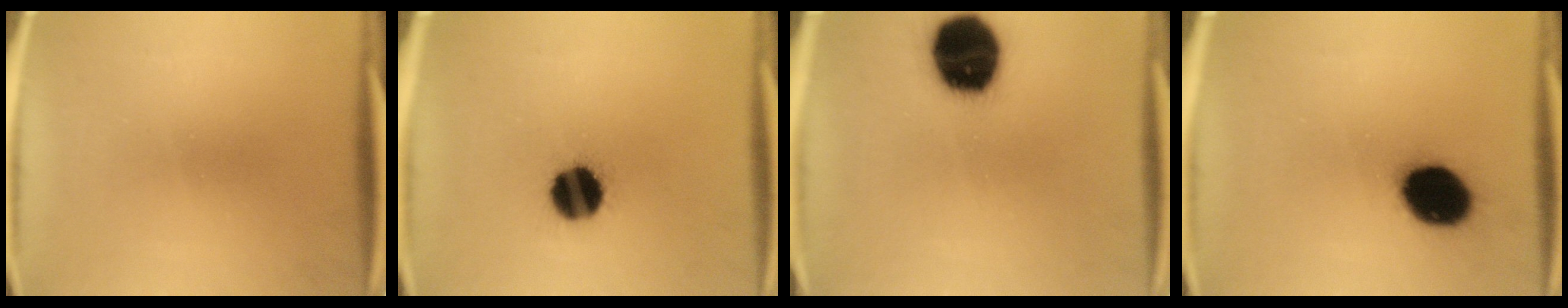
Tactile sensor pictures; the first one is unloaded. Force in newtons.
{"total": 12.2}
{"total": 19.8}
{"total": 15.4}